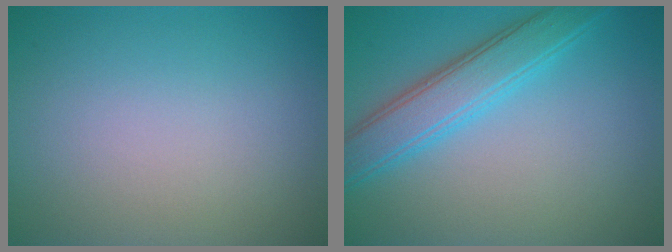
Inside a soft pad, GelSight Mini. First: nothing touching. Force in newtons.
{"total": 4.6, "press": 4.6, "slide": 0.2}